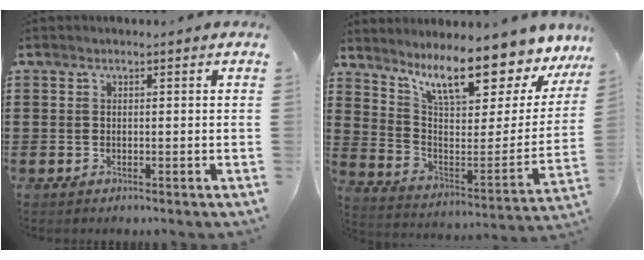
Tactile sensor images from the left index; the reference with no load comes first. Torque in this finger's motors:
{"motor_torque": [2.14, 0.00, 1.05, 0.21]}